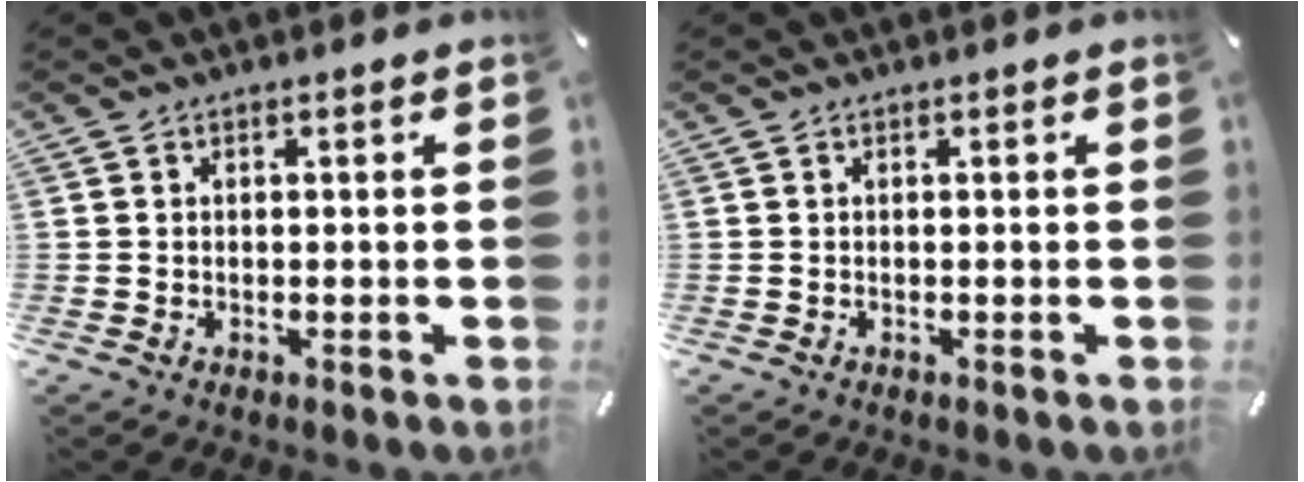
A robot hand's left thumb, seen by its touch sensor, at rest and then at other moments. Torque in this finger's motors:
{"motor_torque": [-0.02, -0.02, 0.00, 0.00, 0.00]}